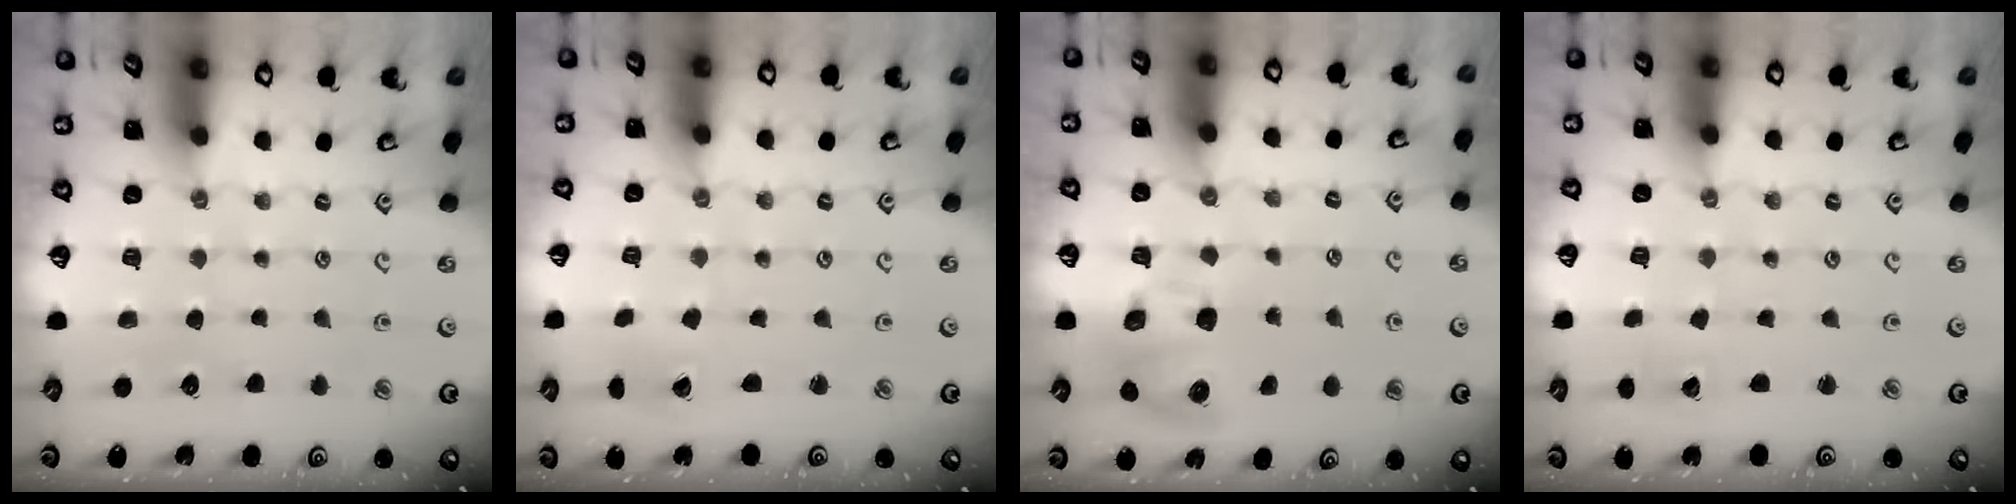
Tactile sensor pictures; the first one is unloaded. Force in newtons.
{"total": 1.5, "press": 1.5, "slide": 0.1}
{"total": 8.7, "press": 8.6, "slide": 1.2}
{"total": 1.5, "press": 1.5, "slide": 0.0}